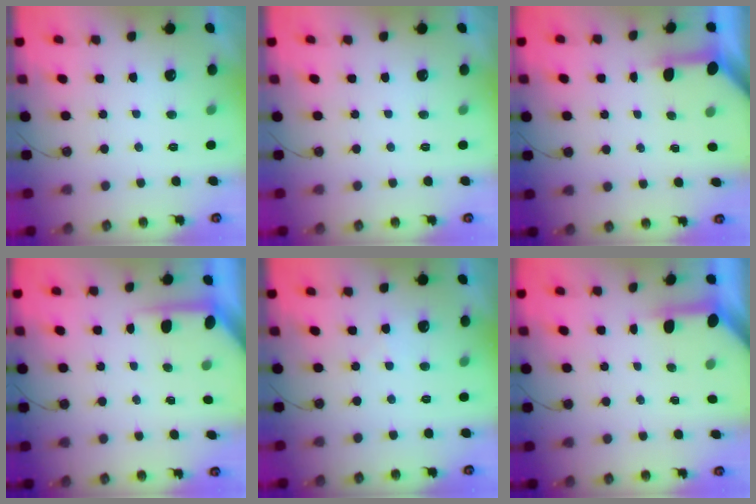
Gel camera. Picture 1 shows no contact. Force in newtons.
{"total": 0.0}
{"total": 3.3, "press": 3.3, "slide": 0.4}
{"total": 5.0, "press": 4.9, "slide": 0.4}
{"total": 3.2, "press": 3.1, "slide": 0.5}
{"total": 3.8, "press": 3.8, "slide": 0.3}